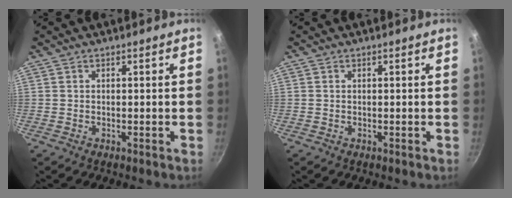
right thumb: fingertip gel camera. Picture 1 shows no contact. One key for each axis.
{"total": 0.0}